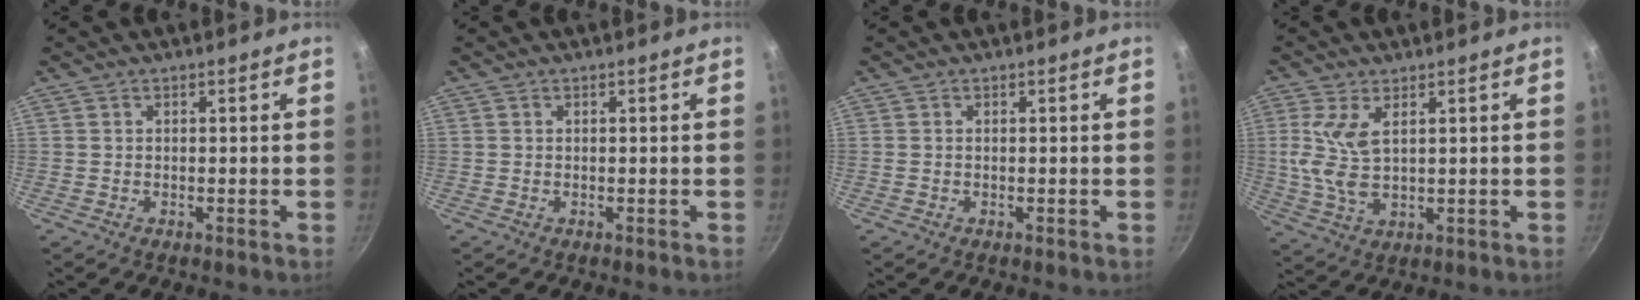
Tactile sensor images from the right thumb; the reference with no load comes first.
{"total": 0.0}
{"total": 0.0}
{"total": 8.1, "force": [2.1, 4.1, 6.6], "torque": [-0.139, -0.011, 0.048]}